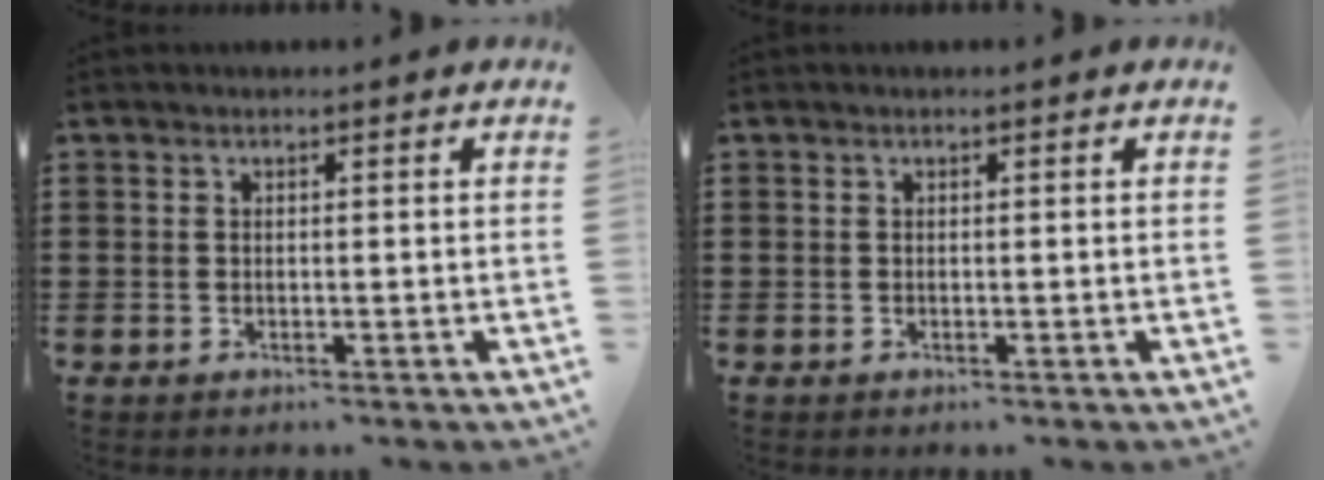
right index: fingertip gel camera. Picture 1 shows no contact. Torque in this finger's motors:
{"motor_torque": [0.48, 0.48, 0.00, 0.00]}